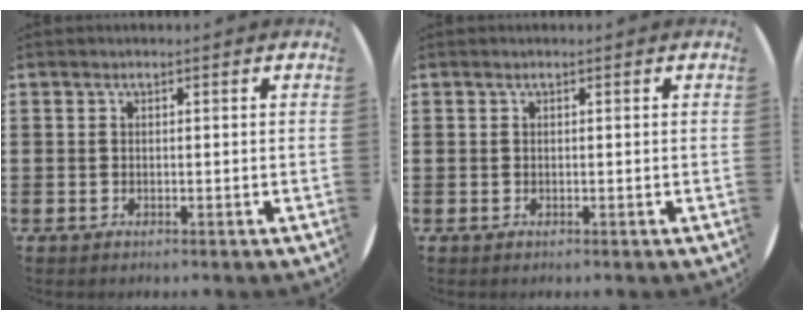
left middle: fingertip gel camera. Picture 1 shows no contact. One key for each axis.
{"total": 0.0}